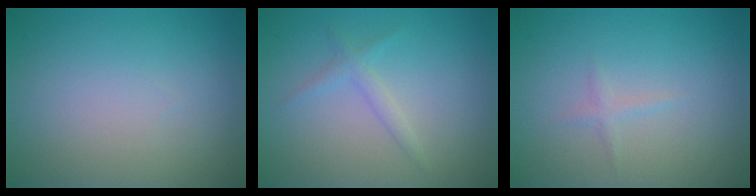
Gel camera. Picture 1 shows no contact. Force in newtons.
{"total": 1.4, "press": 1.4, "slide": 0.1}
{"total": 0.8, "press": 0.8, "slide": 0.1}